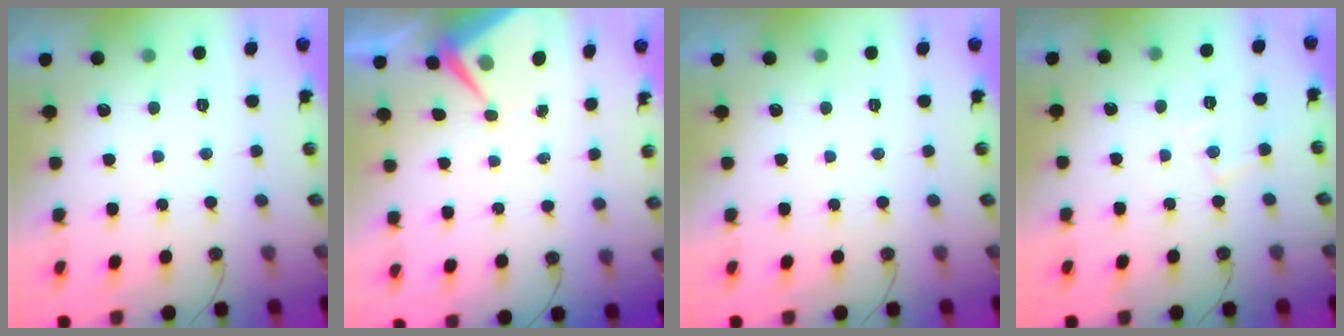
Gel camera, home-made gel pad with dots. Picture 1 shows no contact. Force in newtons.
{"total": 6.8, "press": 6.7, "slide": 0.7}
{"total": 0.0}
{"total": 7.3, "press": 7.3, "slide": 0.5}